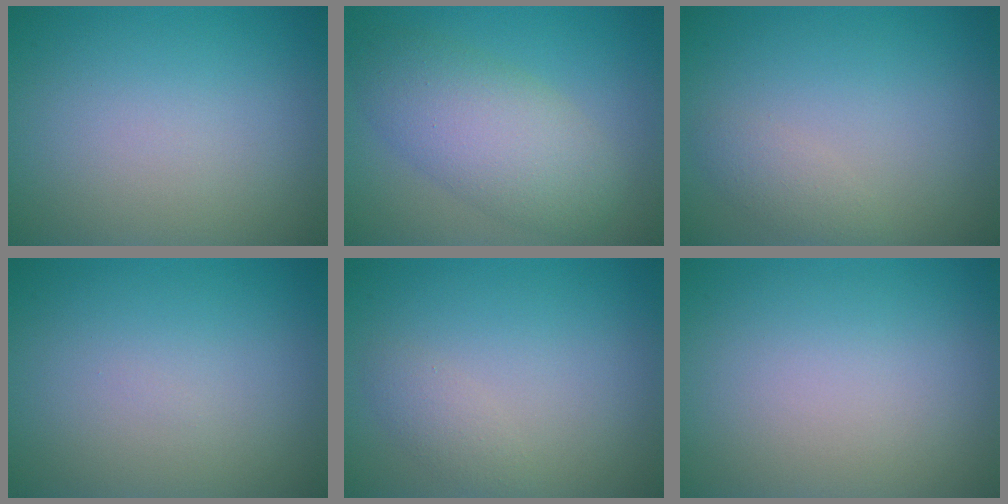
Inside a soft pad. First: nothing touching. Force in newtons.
{"total": 6.1, "press": 6.1, "slide": 0.2}
{"total": 1.4, "press": 1.4, "slide": 0.1}
{"total": 0.0}
{"total": 1.3, "press": 1.3, "slide": 0.1}
{"total": 0.0}